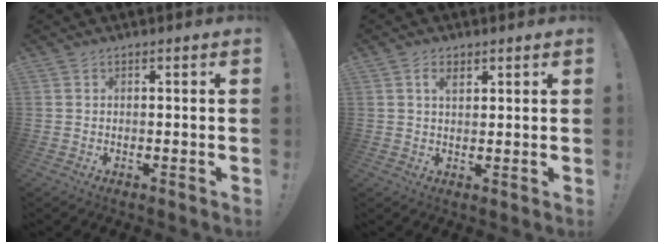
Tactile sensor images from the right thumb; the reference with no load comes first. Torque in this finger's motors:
{"motor_torque": [-0.14, 0.14, 0.04, -0.03, 0.00]}